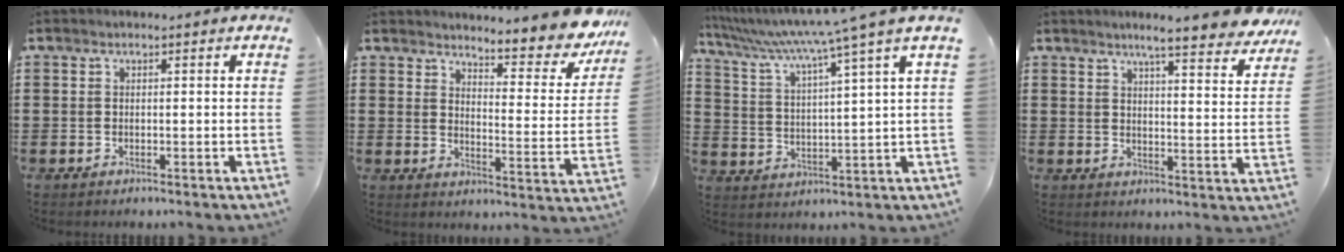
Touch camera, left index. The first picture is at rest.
{"total": 6.3, "force": [5.9, 0.1, 2.2], "torque": [-0.045, -0.049, 0.097]}
{"total": 7.0, "force": [5.4, -1.7, 4.1], "torque": [-0.104, -0.044, 0.082]}
{"total": 6.8, "force": [6.0, 0.1, 3.2], "torque": [-0.064, -0.030, 0.101]}